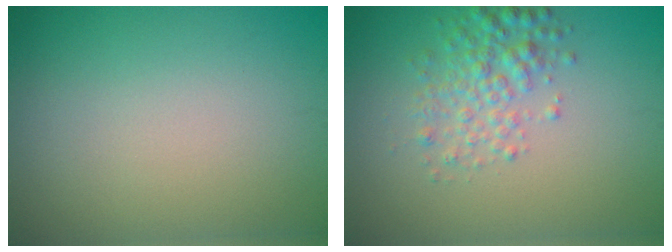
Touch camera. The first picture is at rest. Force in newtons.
{"total": 3.0, "press": 3.0, "slide": 0.1}